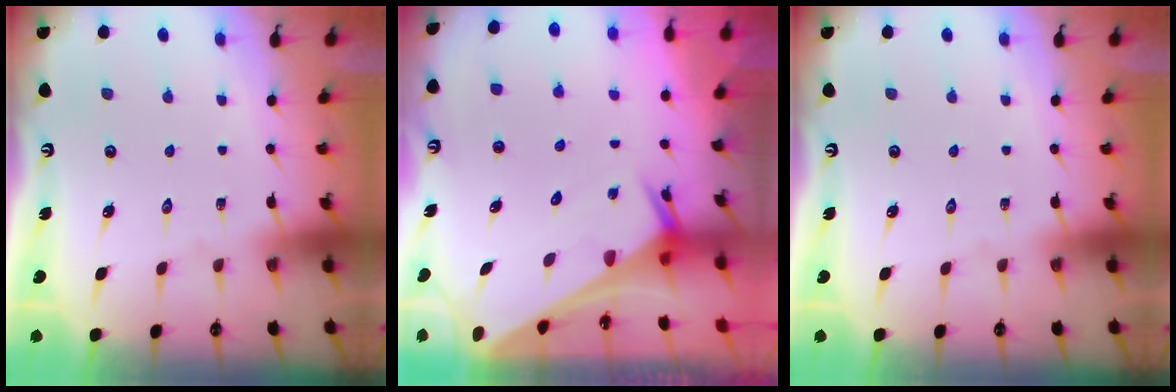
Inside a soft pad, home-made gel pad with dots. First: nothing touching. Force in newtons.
{"total": 2.7, "press": 2.7, "slide": 0.1}
{"total": 0.0}